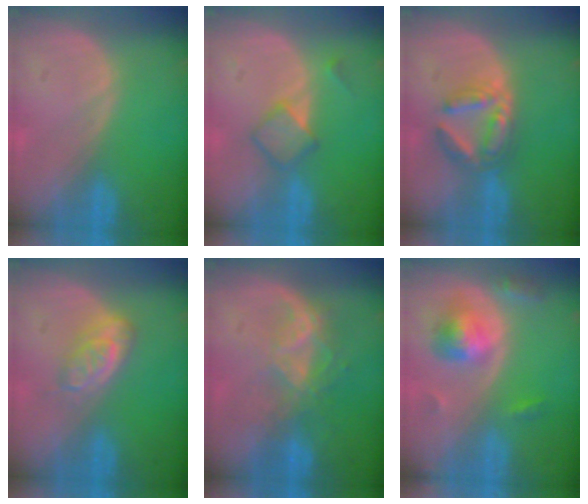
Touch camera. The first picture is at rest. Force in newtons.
{"total": 3.9, "press": 3.8, "slide": 0.3}
{"total": 6.1, "press": 5.7, "slide": 2.3}
{"total": 4.8, "press": 4.2, "slide": 2.2}
{"total": 6.6, "press": 5.7, "slide": 3.4}
{"total": 5.6, "press": 5.2, "slide": 2.0}